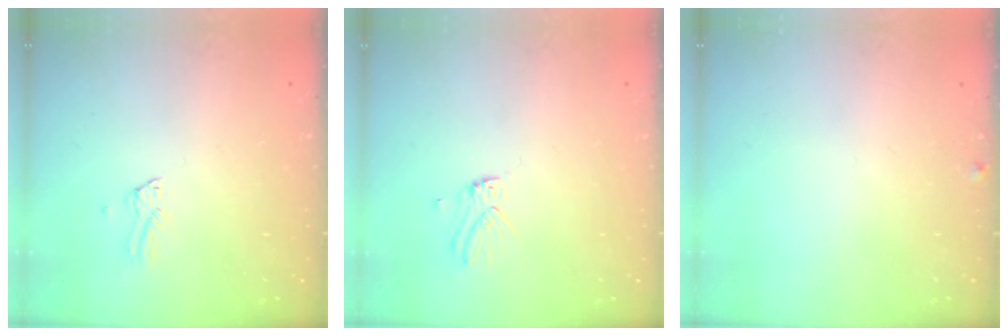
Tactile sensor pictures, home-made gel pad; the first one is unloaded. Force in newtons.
{"total": 3.0, "press": 3.0, "slide": 0.3}
{"total": 3.2, "press": 3.2, "slide": 0.4}